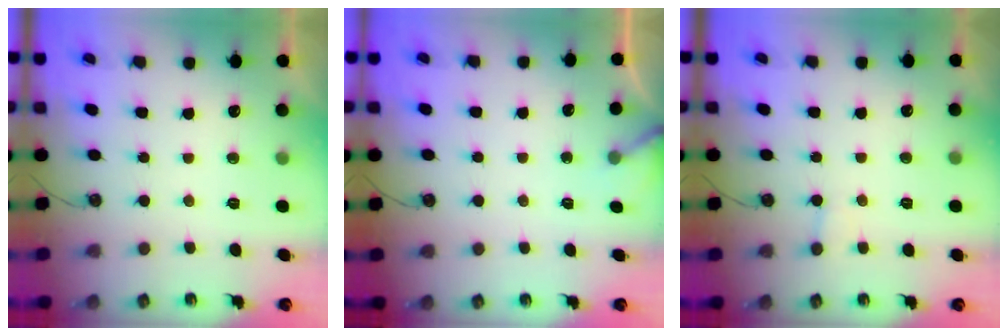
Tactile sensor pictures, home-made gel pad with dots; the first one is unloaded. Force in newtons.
{"total": 3.0, "press": 3.0, "slide": 0.3}
{"total": 4.1, "press": 4.0, "slide": 0.4}